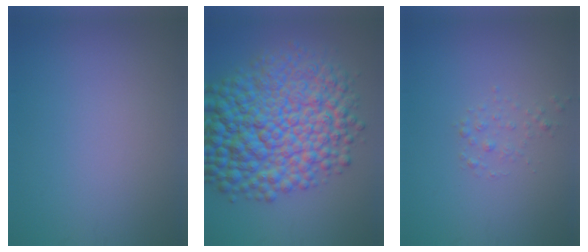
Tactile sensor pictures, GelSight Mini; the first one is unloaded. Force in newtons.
{"total": 13.2, "press": 13.2, "slide": 0.2}
{"total": 1.0, "press": 1.0, "slide": 0.0}